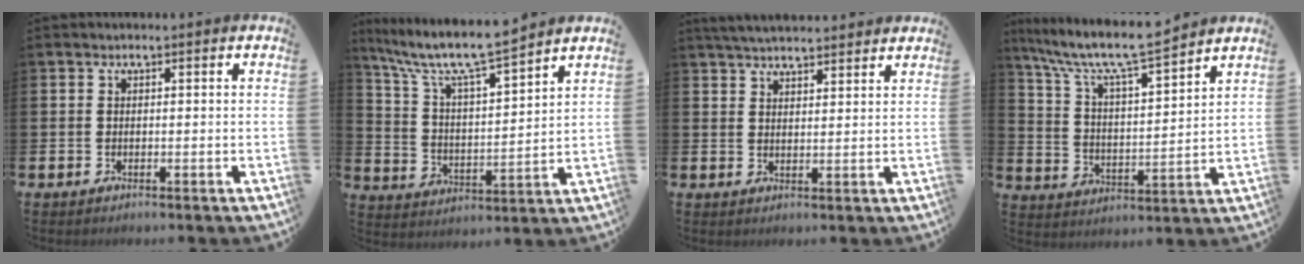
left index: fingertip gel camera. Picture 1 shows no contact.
{"total": 9.1, "force": [8.2, 0.8, 3.7], "torque": [-0.104, -0.054, 0.138]}
{"total": 4.0, "force": [4.0, 0.5, 0.6], "torque": [-0.017, -0.016, 0.073]}
{"total": 9.1, "force": [8.3, 0.8, 3.7], "torque": [-0.096, -0.061, 0.137]}